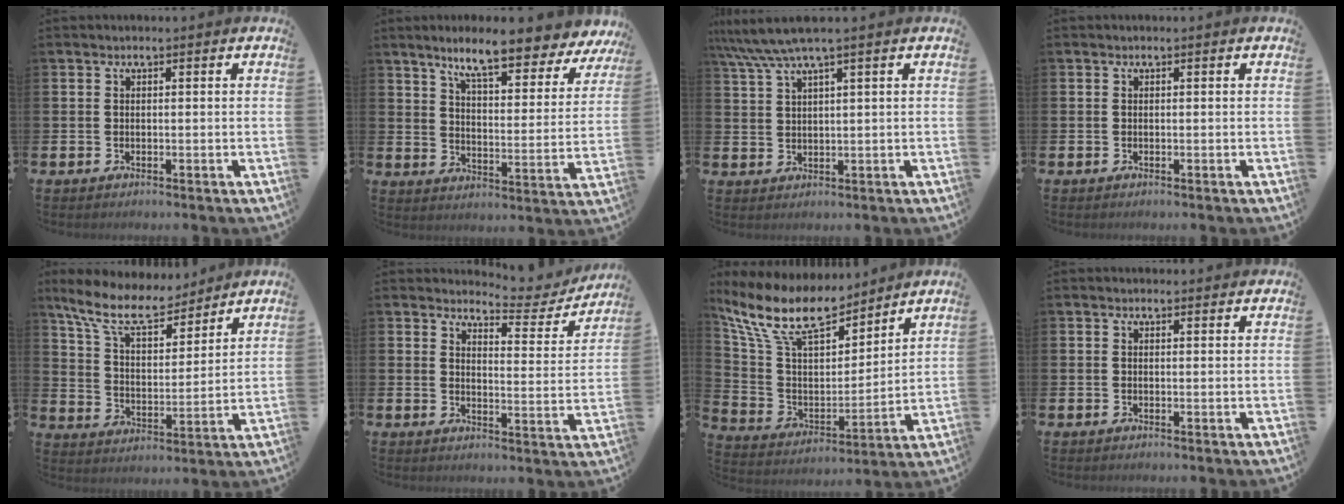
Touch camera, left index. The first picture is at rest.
{"total": 9.3, "force": [8.3, 1.1, 4.1], "torque": [-0.093, -0.053, 0.141]}
{"total": 5.2, "force": [3.9, 0.2, 3.4], "torque": [-0.076, -0.005, 0.070]}
{"total": 0.0}
{"total": 10.5, "force": [9.2, 3.1, 4.1], "torque": [-0.114, -0.051, 0.164]}
{"total": 4.9, "force": [4.7, 0.9, 1.0], "torque": [-0.018, -0.040, 0.075]}
{"total": 12.2, "force": [10.4, 4.0, 4.9], "torque": [-0.150, -0.059, 0.185]}
{"total": 0.6, "force": [0.6, 0.2, 0.1], "torque": [0.007, -0.001, 0.009]}